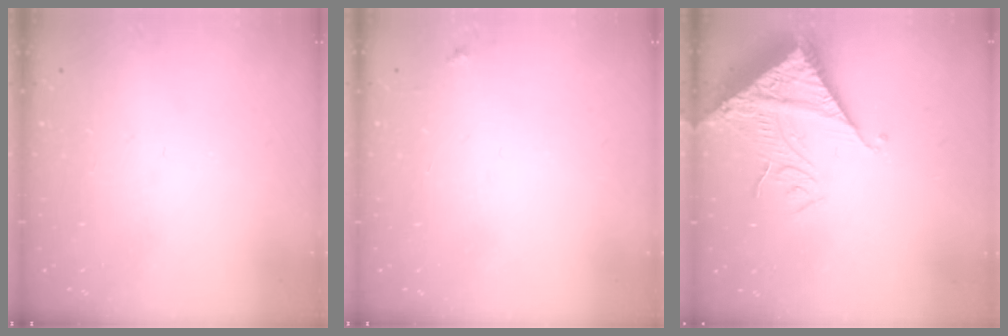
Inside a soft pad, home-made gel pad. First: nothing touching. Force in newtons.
{"total": 4.7, "press": 4.6, "slide": 0.5}
{"total": 16.2, "press": 16.1, "slide": 2.1}